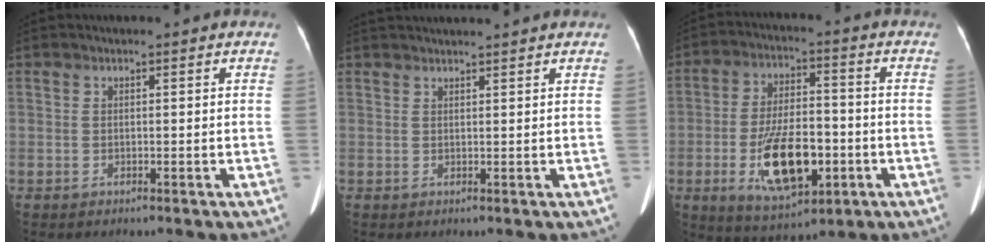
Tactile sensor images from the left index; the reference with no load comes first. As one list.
[{"total": 6.0, "force": [5.8, -0.4, 1.8], "torque": [-0.020, 0.033, 0.076]}, {"total": 13.1, "force": [-4.0, 5.5, 11.2], "torque": [-0.208, -0.006, -0.062]}]